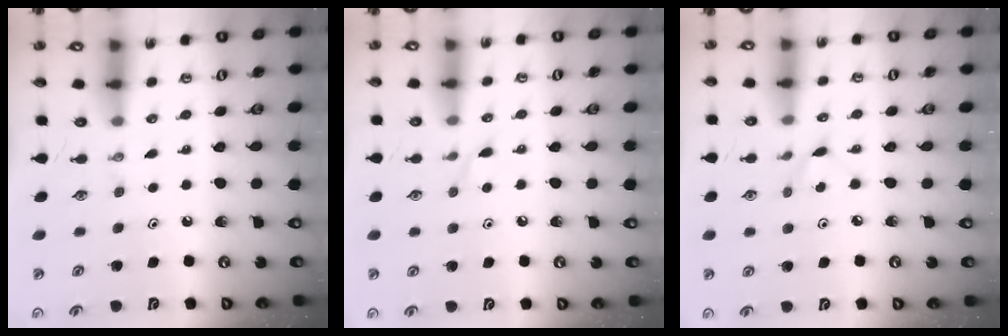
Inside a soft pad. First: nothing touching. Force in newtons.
{"total": 2.9, "press": 2.8, "slide": 0.5}
{"total": 3.0, "press": 3.0, "slide": 0.4}